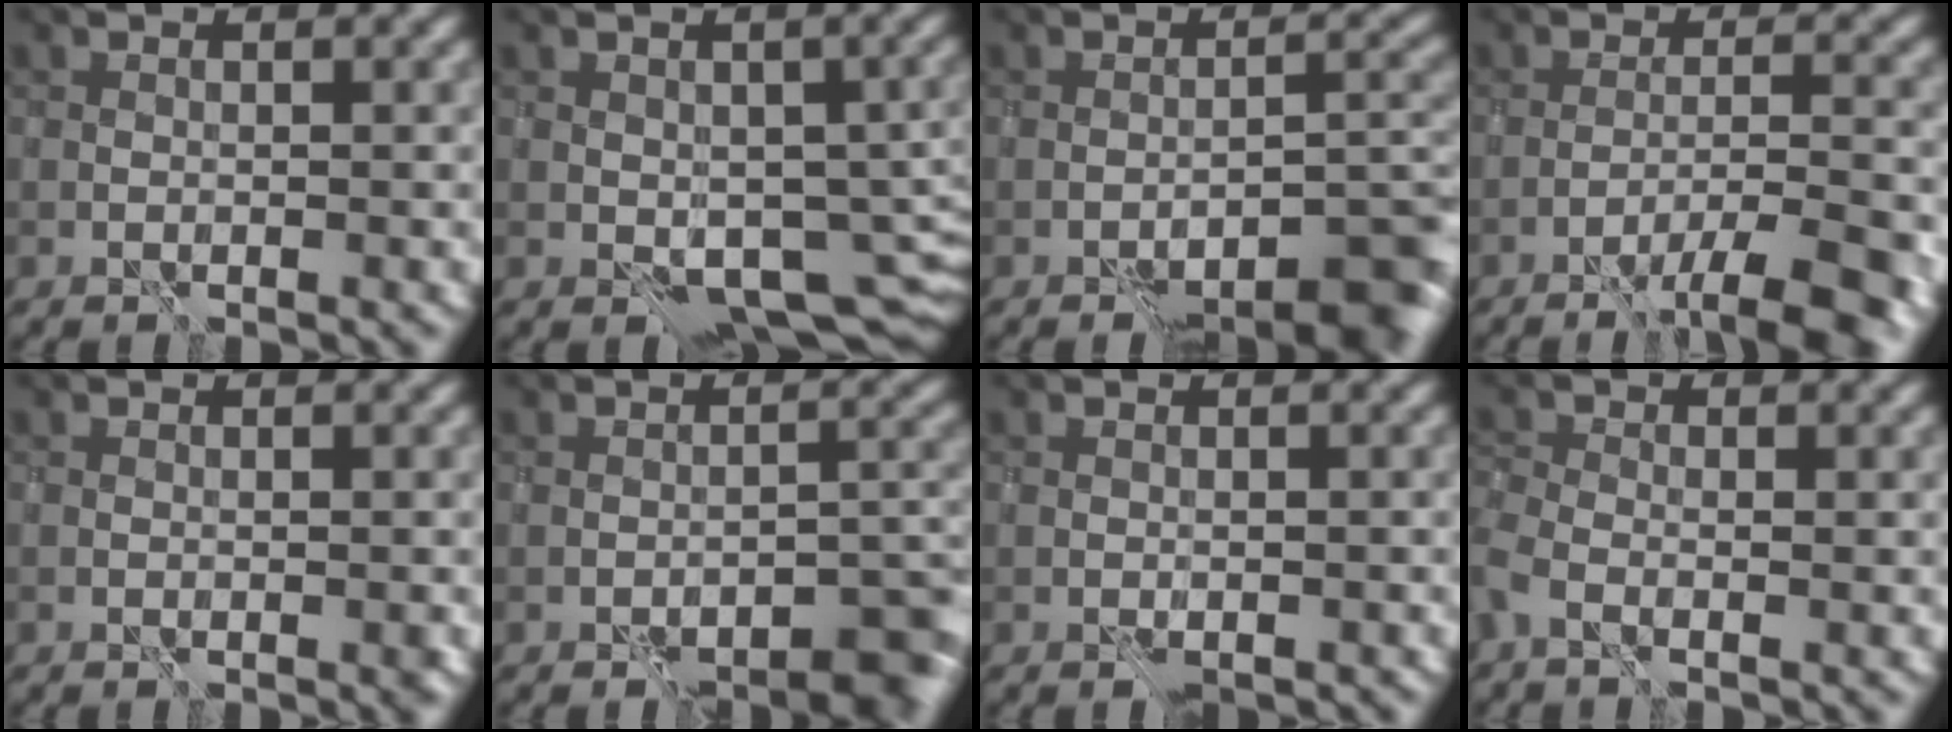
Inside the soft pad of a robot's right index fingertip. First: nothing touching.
{"total": 7.7, "force": [-2.3, 4.7, 5.6], "torque": [-0.072, -0.018, -0.026]}
{"total": 7.1, "force": [-5.6, 1.7, 4.0], "torque": [-0.041, 0.012, -0.076]}
{"total": 7.0, "force": [-5.1, 1.4, 4.6], "torque": [-0.063, 0.002, -0.066]}
{"total": 0.7, "force": [-0.3, 0.2, 0.6], "torque": [-0.007, 0.001, -0.004]}
{"total": 5.1, "force": [-3.8, 1.7, 2.9], "torque": [-0.030, 0.013, -0.048]}
{"total": 1.3, "force": [-1.2, 0.5, 0.5], "torque": [-0.014, 0.001, -0.017]}
{"total": 1.8, "force": [-1.1, 0.9, 1.1], "torque": [-0.032, -0.006, -0.037]}